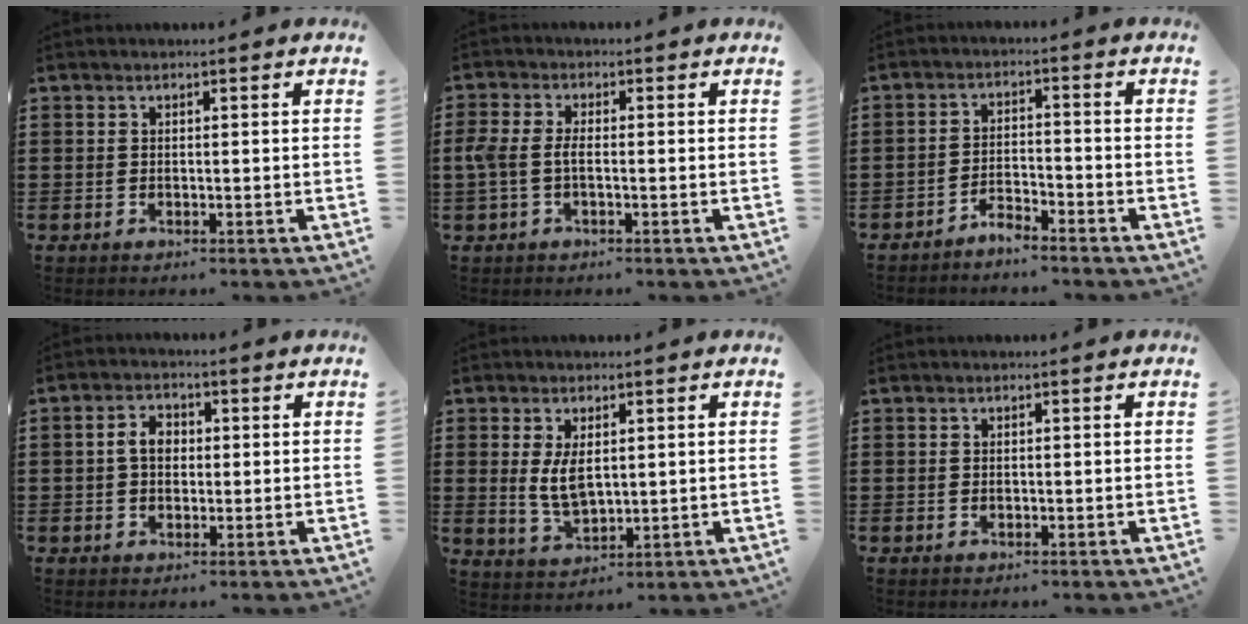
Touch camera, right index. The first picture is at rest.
{"total": 3.1, "force": [-0.7, 1.4, 2.6], "torque": [-0.078, -0.007, -0.022]}
{"total": 3.1, "force": [-3.1, 0.0, 0.2], "torque": [-0.011, 0.002, -0.066]}
{"total": 3.8, "force": [0.2, 2.6, 2.8], "torque": [-0.061, 0.012, 0.001]}
{"total": 5.0, "force": [1.0, 2.5, 4.1], "torque": [-0.076, 0.001, 0.017]}
{"total": 0.0}